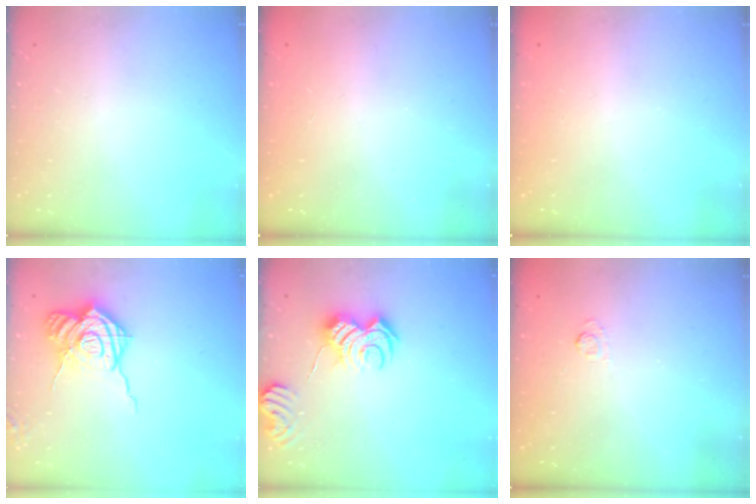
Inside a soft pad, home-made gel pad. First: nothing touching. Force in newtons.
{"total": 2.4, "press": 2.3, "slide": 0.8}
{"total": 2.2, "press": 2.1, "slide": 0.7}
{"total": 17.1, "press": 17.0, "slide": 1.6}
{"total": 9.8, "press": 9.8, "slide": 0.4}
{"total": 2.4, "press": 1.9, "slide": 1.4}